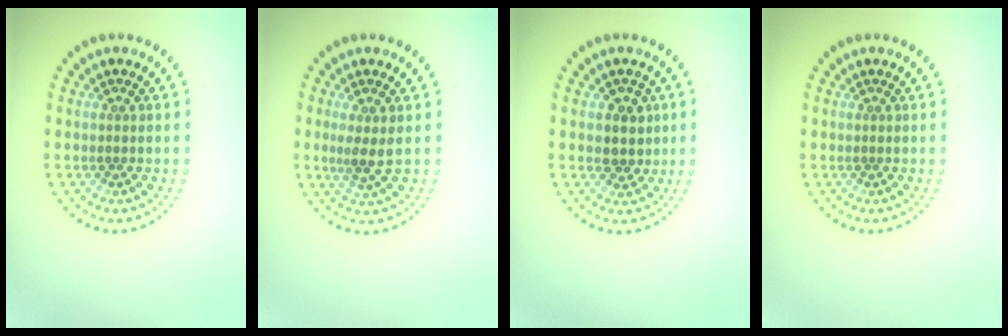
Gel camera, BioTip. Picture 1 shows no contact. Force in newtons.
{"total": 2.0, "press": 1.6, "slide": 1.2}
{"total": 2.5, "press": 2.3, "slide": 1.0}
{"total": 0.0}